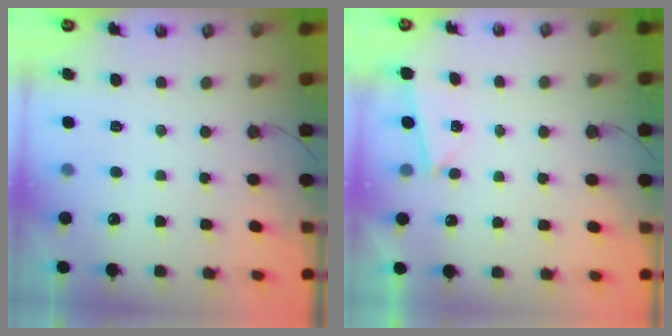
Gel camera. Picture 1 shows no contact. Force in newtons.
{"total": 1.8, "press": 1.4, "slide": 1.2}